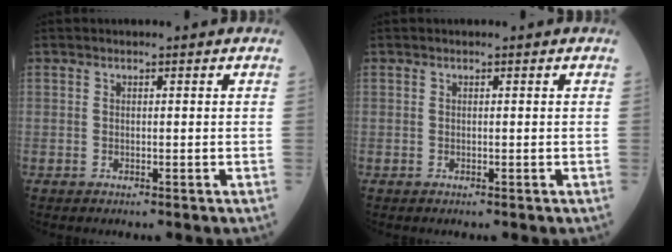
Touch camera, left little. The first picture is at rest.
{"total": 0.0}